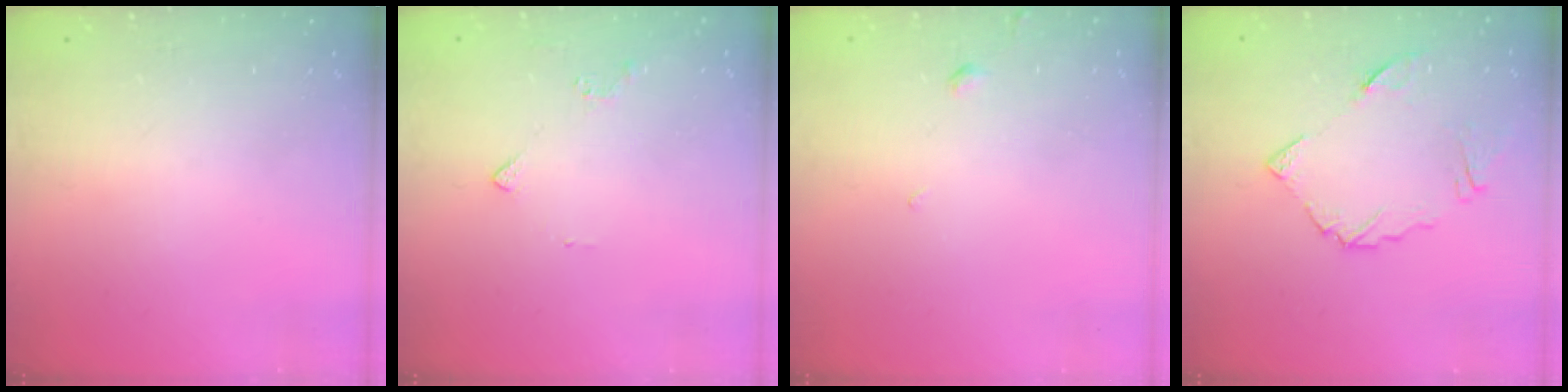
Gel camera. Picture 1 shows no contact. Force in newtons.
{"total": 1.8, "press": 1.7, "slide": 0.6}
{"total": 1.5, "press": 1.5, "slide": 0.5}
{"total": 9.0, "press": 9.0, "slide": 1.0}